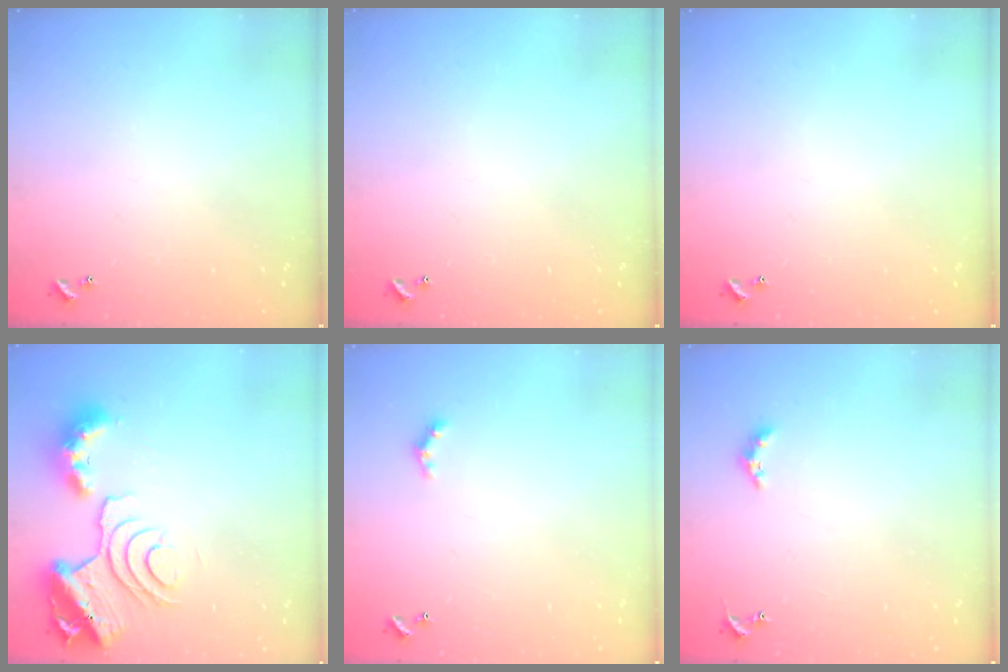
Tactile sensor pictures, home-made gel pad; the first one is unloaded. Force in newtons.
{"total": 0.0}
{"total": 0.0}
{"total": 12.7, "press": 12.7, "slide": 0.4}
{"total": 3.1, "press": 3.1, "slide": 0.5}
{"total": 2.9, "press": 2.9, "slide": 0.6}